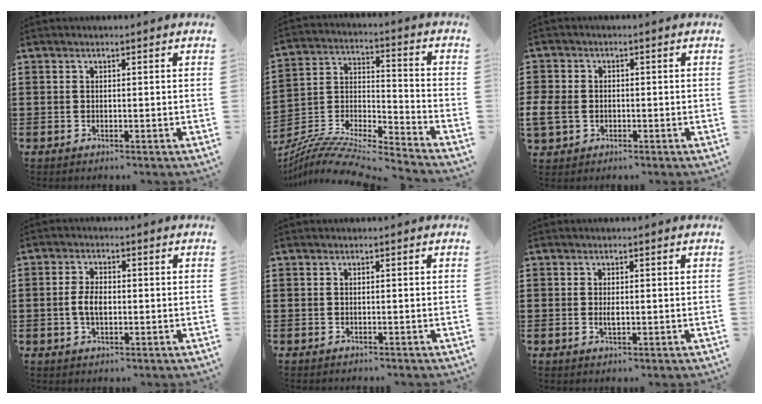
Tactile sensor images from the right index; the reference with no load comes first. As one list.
[{"total": 9.0, "force": [-8.5, 0.9, 2.8], "torque": [-0.063, 0.001, -0.175]}, {"total": 3.3, "force": [-1.1, 2.6, 1.7], "torque": [-0.063, -0.006, -0.029]}, {"total": 3.7, "force": [-0.5, 2.1, 3.1], "torque": [-0.073, 0.000, -0.014]}, {"total": 0.0}, {"total": 1.5, "force": [0.0, 0.5, 1.4], "torque": [-0.027, 0.000, -0.001]}]